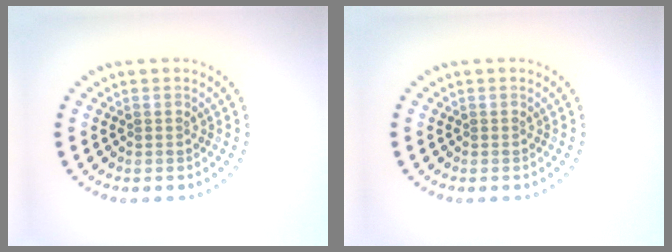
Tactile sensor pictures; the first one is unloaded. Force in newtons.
{"total": 0.0}